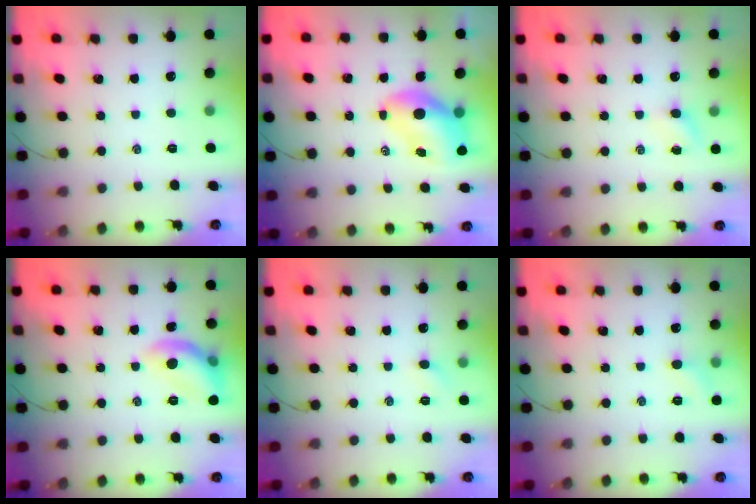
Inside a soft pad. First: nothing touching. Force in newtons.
{"total": 8.2, "press": 7.8, "slide": 2.4}
{"total": 3.6, "press": 3.5, "slide": 1.0}
{"total": 10.9, "press": 10.9, "slide": 1.0}
{"total": 2.4, "press": 2.3, "slide": 0.7}
{"total": 4.2, "press": 4.0, "slide": 1.2}